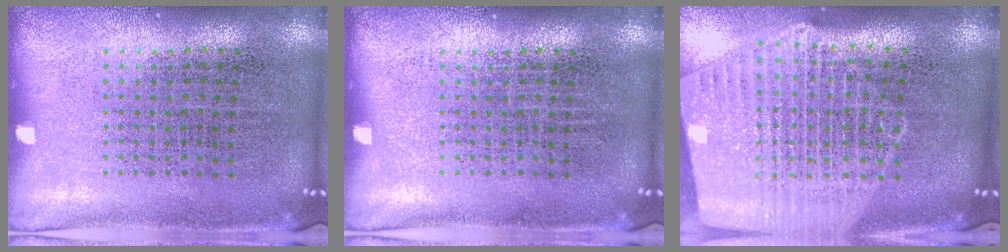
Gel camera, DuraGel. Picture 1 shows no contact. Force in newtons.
{"total": 0.0}
{"total": 2.7, "press": 2.3, "slide": 1.5}